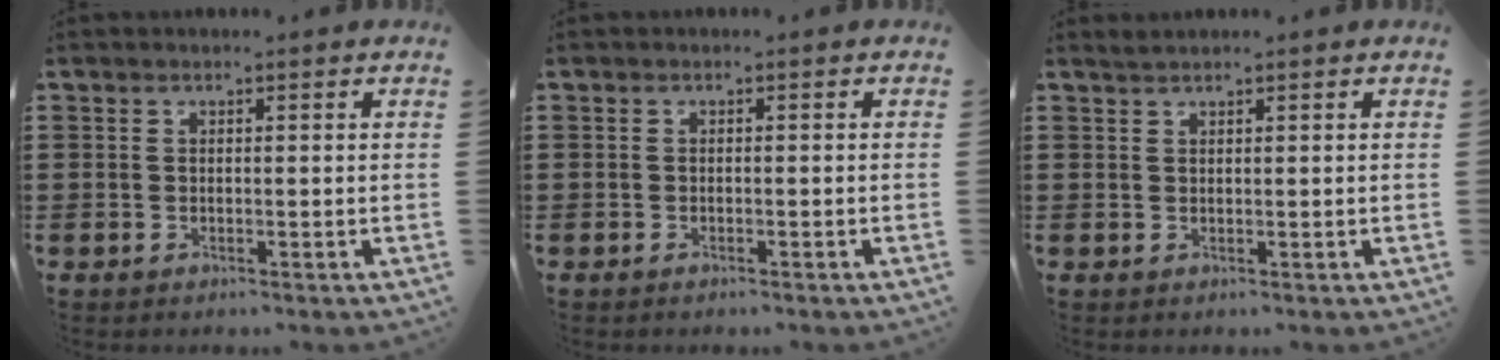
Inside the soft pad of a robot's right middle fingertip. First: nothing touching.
{"total": 0.6, "force": [-0.5, -0.1, 0.2], "torque": [-0.006, -0.005, -0.009]}
{"total": 0.8, "force": [0.7, 0.0, 0.2], "torque": [-0.005, 0.000, 0.014]}